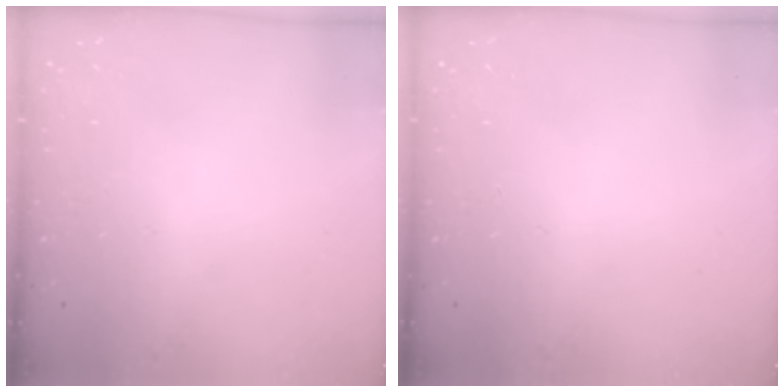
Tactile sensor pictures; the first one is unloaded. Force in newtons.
{"total": 0.0}